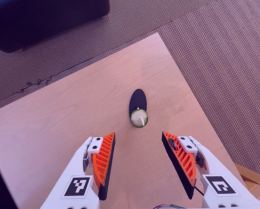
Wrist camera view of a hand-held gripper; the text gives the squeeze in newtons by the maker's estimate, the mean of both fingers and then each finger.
{"total": 0.7, "left": 1.2, "right": 0.2}